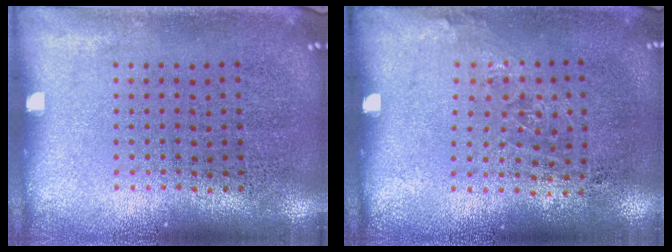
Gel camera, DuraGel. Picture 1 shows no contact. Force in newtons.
{"total": 0.9, "press": 0.7, "slide": 0.6}